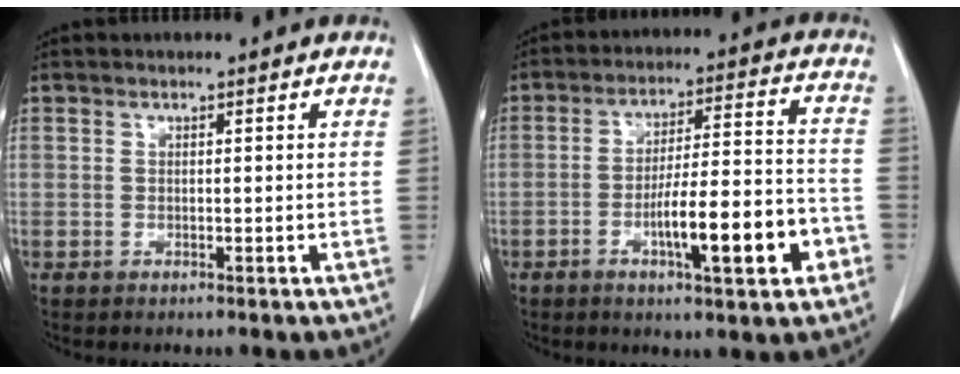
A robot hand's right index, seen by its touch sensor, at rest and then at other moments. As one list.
[{"total": 12.7, "force": [-4.9, 1.9, 11.5], "torque": [-0.184, 0.012, -0.073]}]